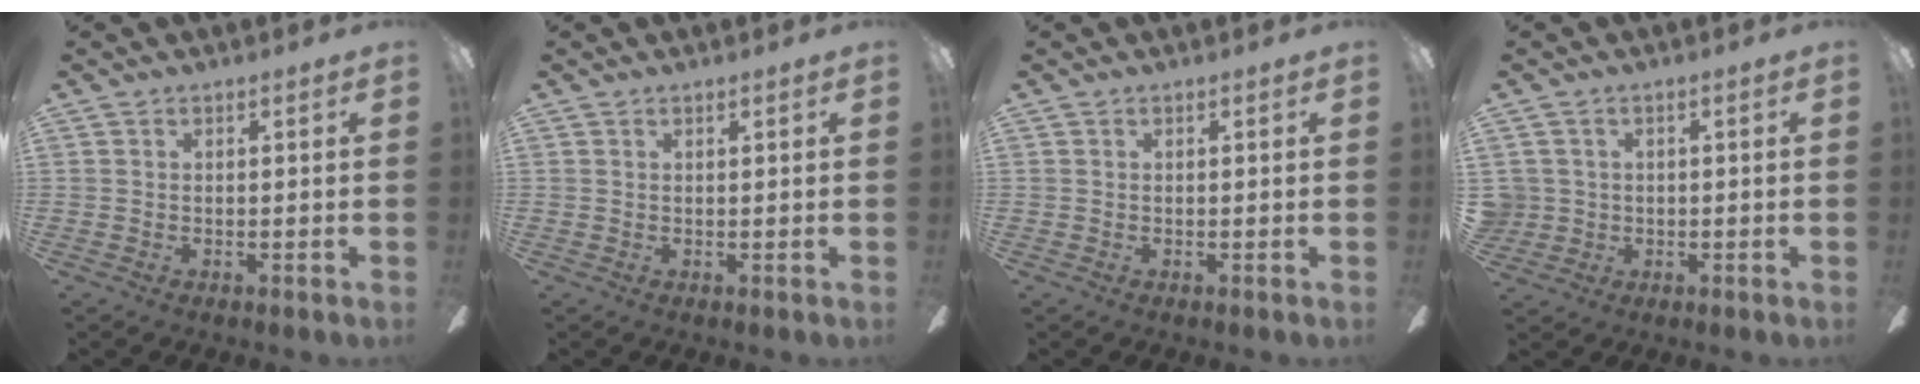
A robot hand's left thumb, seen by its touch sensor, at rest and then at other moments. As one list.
[{"total": 0.7, "force": [0.7, 0.1, 0.3], "torque": [-0.007, 0.000, 0.012]}, {"total": 0.0}, {"total": 3.2, "force": [0.6, 3.1, 0.2], "torque": [-0.013, 0.009, 0.011]}]